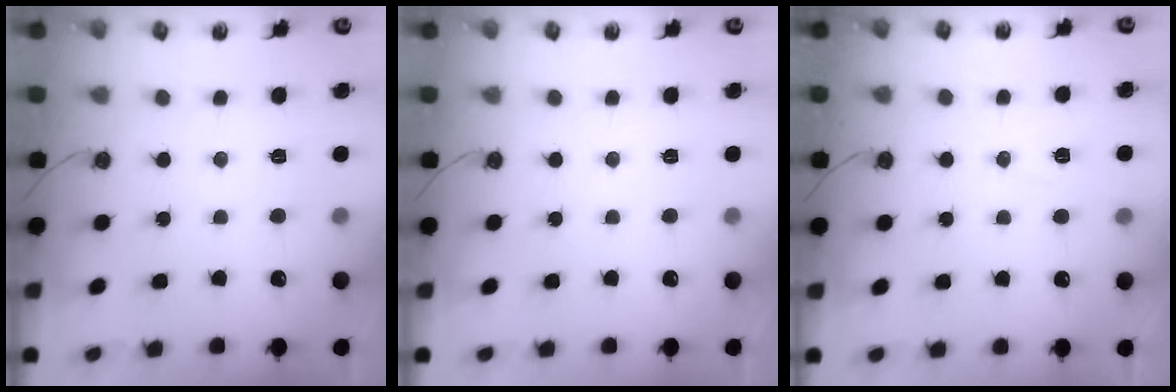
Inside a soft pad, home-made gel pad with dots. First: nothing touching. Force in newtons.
{"total": 0.0}
{"total": 7.3, "press": 5.7, "slide": 4.5}